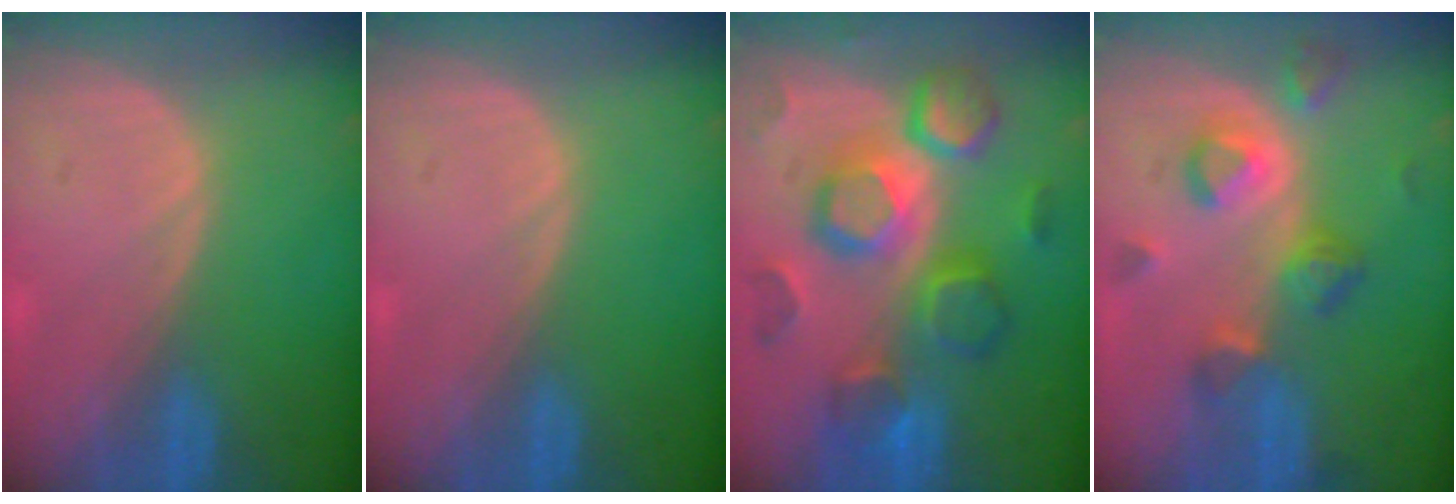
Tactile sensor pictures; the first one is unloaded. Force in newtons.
{"total": 0.0}
{"total": 12.0, "press": 11.9, "slide": 1.1}
{"total": 7.2, "press": 7.1, "slide": 1.0}